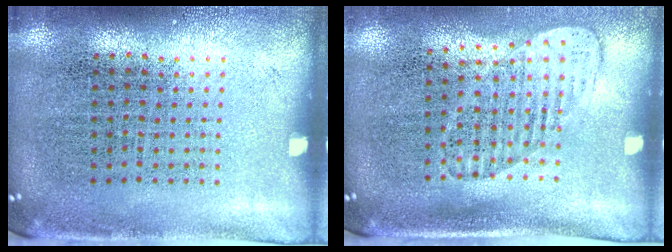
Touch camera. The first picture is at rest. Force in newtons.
{"total": 1.4, "press": 1.1, "slide": 0.9}